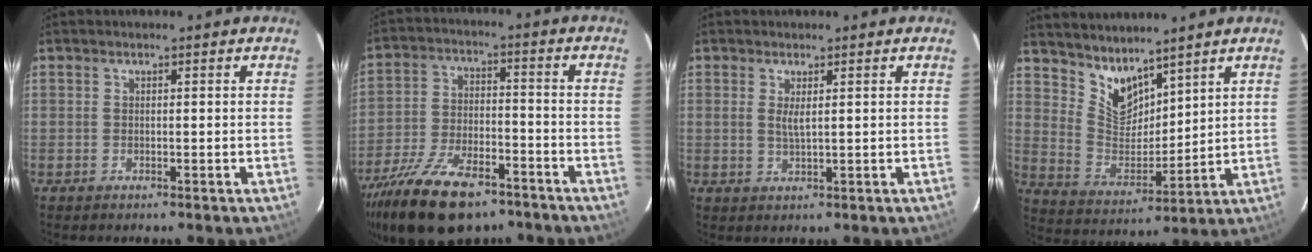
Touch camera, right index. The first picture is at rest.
{"total": 19.7, "force": [-14.0, 8.5, 10.9], "torque": [-0.233, -0.030, -0.234]}
{"total": 2.1, "force": [0.6, 0.4, 2.0], "torque": [-0.038, -0.003, 0.010]}
{"total": 9.2, "force": [7.7, 3.9, 3.3], "torque": [-0.063, -0.004, 0.160]}